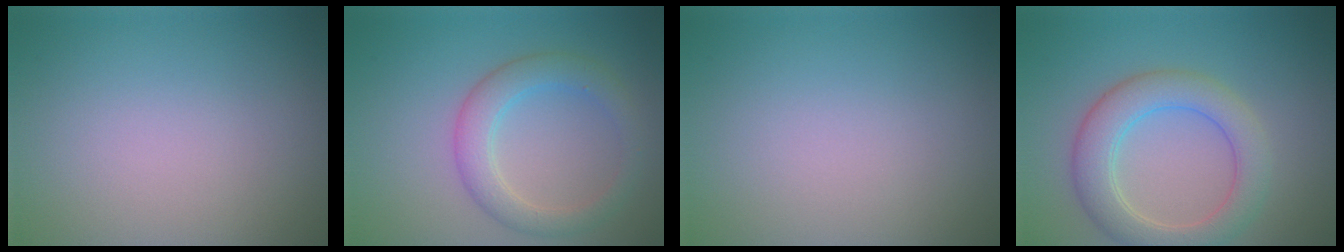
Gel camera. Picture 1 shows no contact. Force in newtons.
{"total": 3.7, "press": 3.7, "slide": 0.2}
{"total": 0.0}
{"total": 5.2, "press": 5.2, "slide": 0.3}